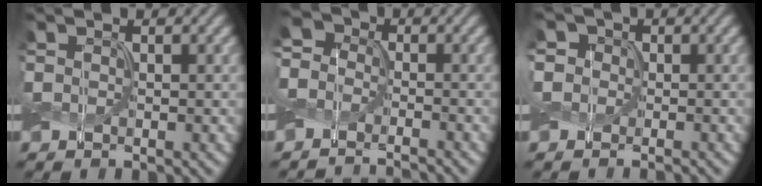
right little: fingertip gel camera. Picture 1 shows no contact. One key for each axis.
{"total": 5.5, "fx": -3.4, "fy": 3.9, "fz": 2.0, "tx": -0.028, "ty": 0.002, "tz": -0.071}
{"total": 3.6, "fx": 1.2, "fy": 3.1, "fz": 1.2, "tx": -0.020, "ty": 0.013, "tz": 0.001}